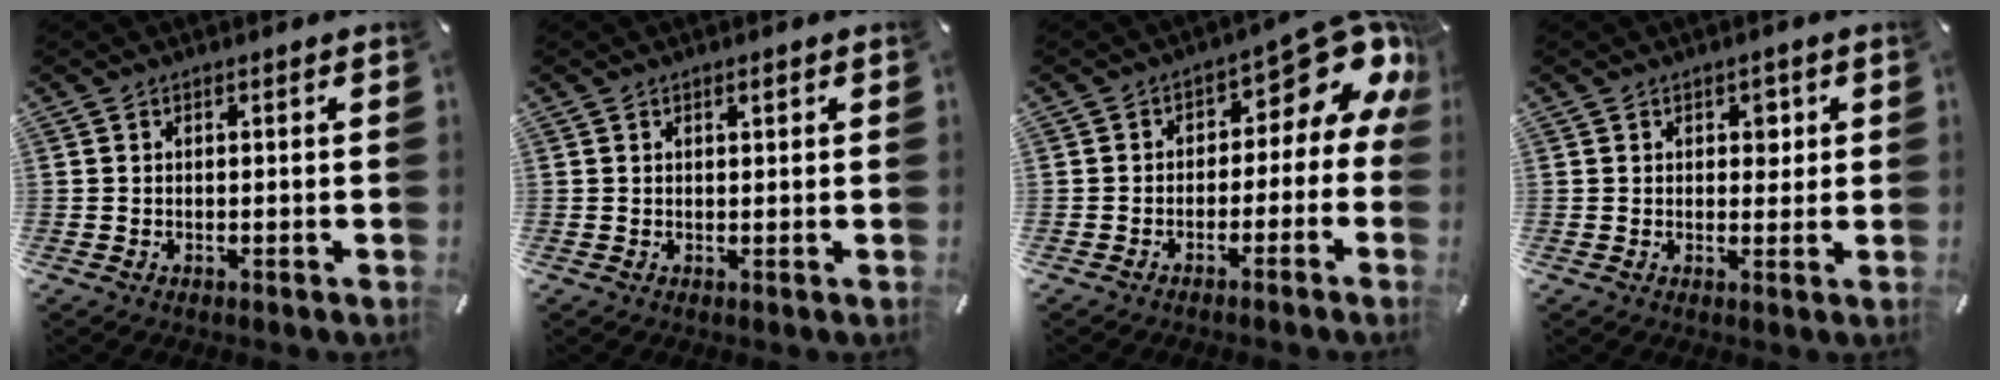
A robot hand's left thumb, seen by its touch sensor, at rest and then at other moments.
{"total": 1.4, "force": [0.6, 0.6, 1.0], "torque": [-0.021, 0.003, 0.010]}
{"total": 10.5, "force": [5.0, 5.4, 7.5], "torque": [-0.085, -0.050, 0.079]}
{"total": 3.2, "force": [1.1, 2.4, 1.9], "torque": [-0.009, -0.006, 0.009]}